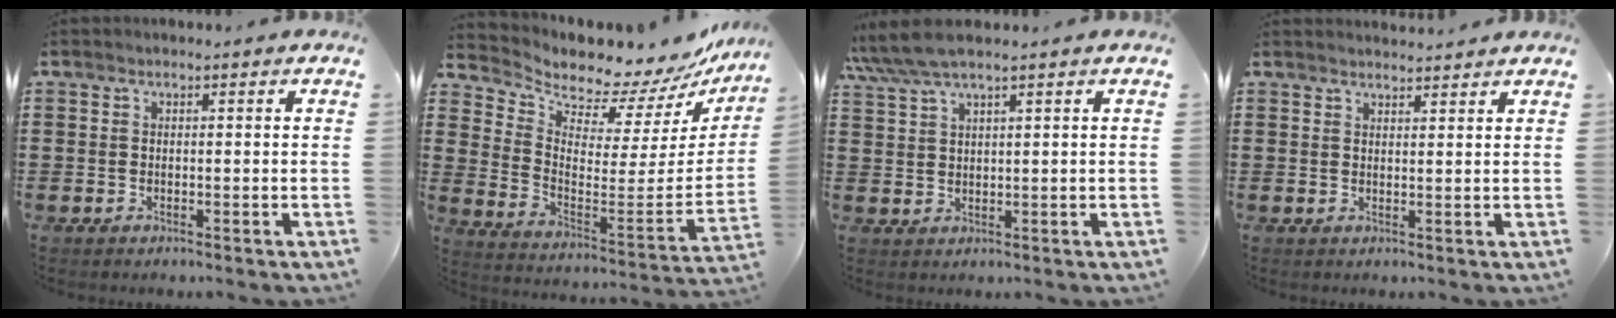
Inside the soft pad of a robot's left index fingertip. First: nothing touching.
{"total": 5.8, "force": [5.7, 1.1, 0.2], "torque": [-0.038, -0.074, 0.093]}
{"total": 4.1, "force": [3.2, 0.2, 2.6], "torque": [-0.059, -0.001, 0.058]}
{"total": 1.8, "force": [1.8, 0.0, 0.0], "torque": [-0.005, -0.001, 0.035]}